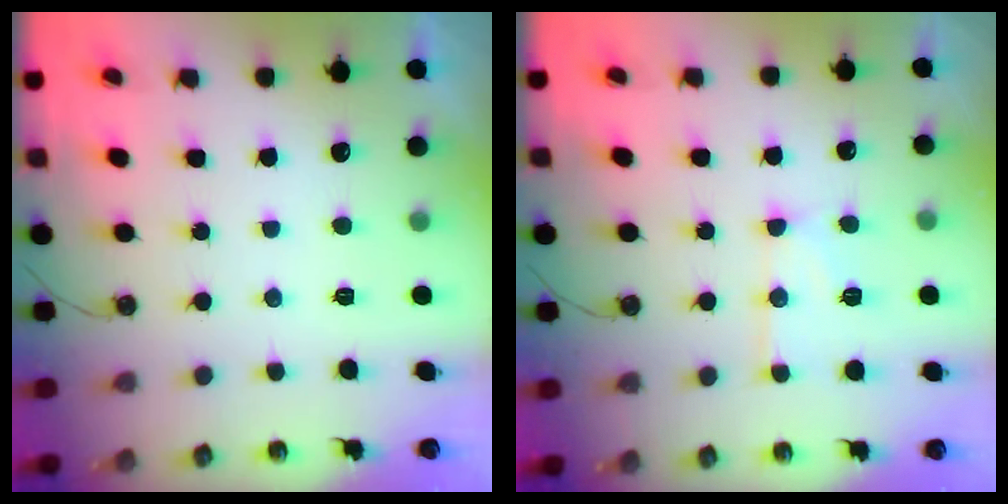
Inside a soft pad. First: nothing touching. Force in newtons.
{"total": 12.8, "press": 12.8, "slide": 1.0}